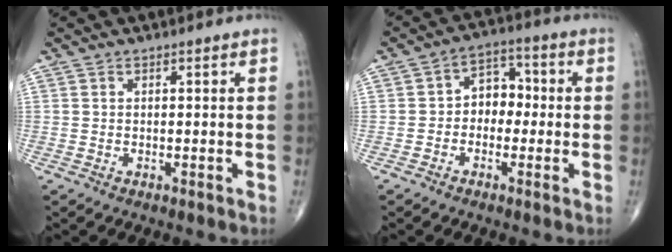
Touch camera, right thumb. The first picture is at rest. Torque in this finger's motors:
{"motor_torque": [-0.13, 0.33, -0.06, -0.10, 0.04]}